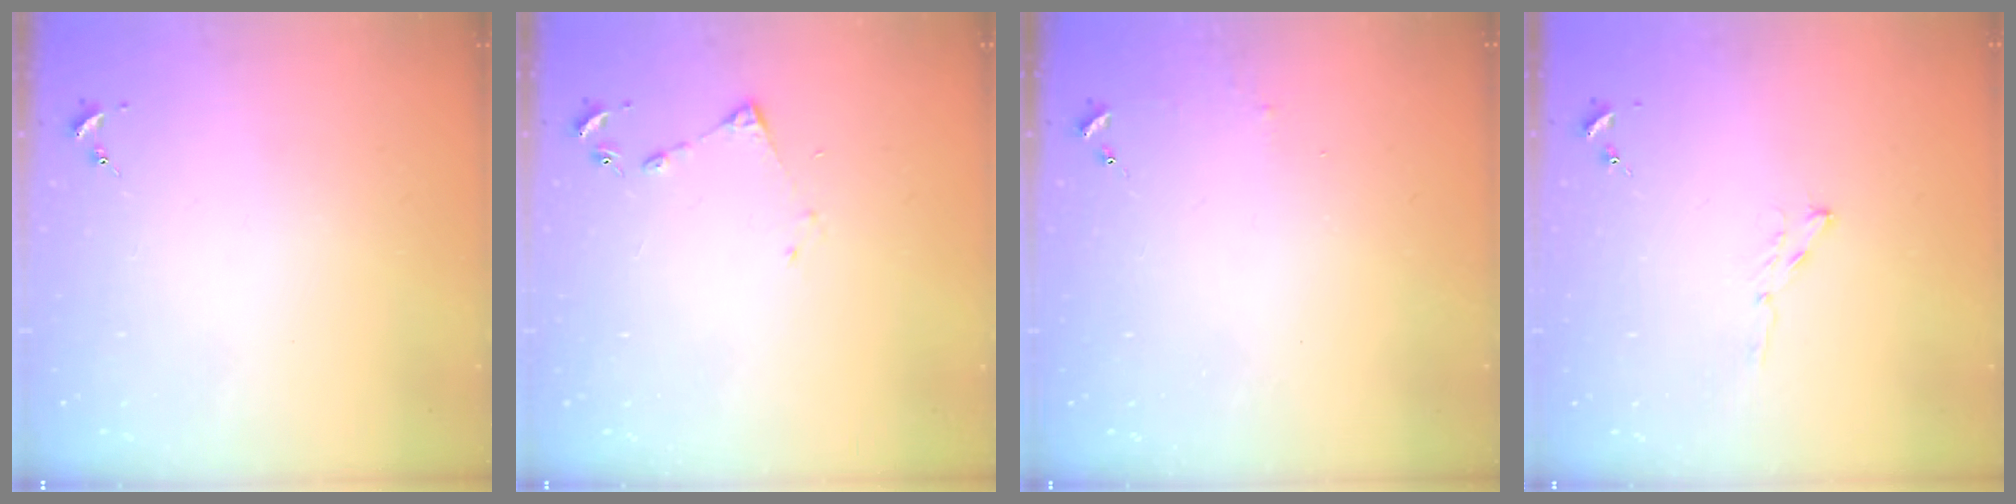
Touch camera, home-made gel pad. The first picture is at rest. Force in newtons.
{"total": 4.1, "press": 4.1, "slide": 0.5}
{"total": 3.2, "press": 3.2, "slide": 0.3}
{"total": 3.5, "press": 3.5, "slide": 0.4}